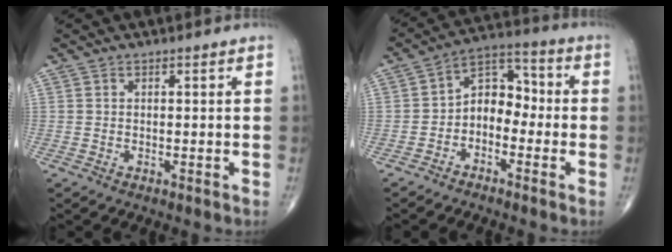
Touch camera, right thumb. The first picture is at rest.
{"total": 7.9, "force": [-2.2, 5.6, 5.2], "torque": [-0.055, 0.044, -0.056]}